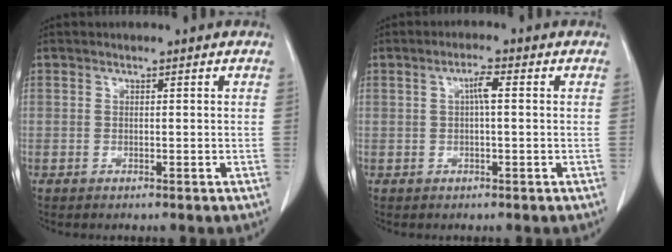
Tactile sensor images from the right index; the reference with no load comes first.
{"total": 2.5, "force": [0.3, 0.3, 2.5], "torque": [-0.045, 0.004, 0.006]}